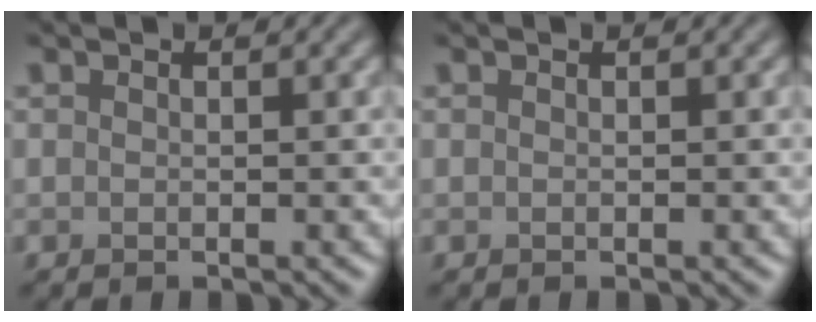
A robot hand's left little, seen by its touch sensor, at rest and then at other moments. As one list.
[{"total": 0.0}]